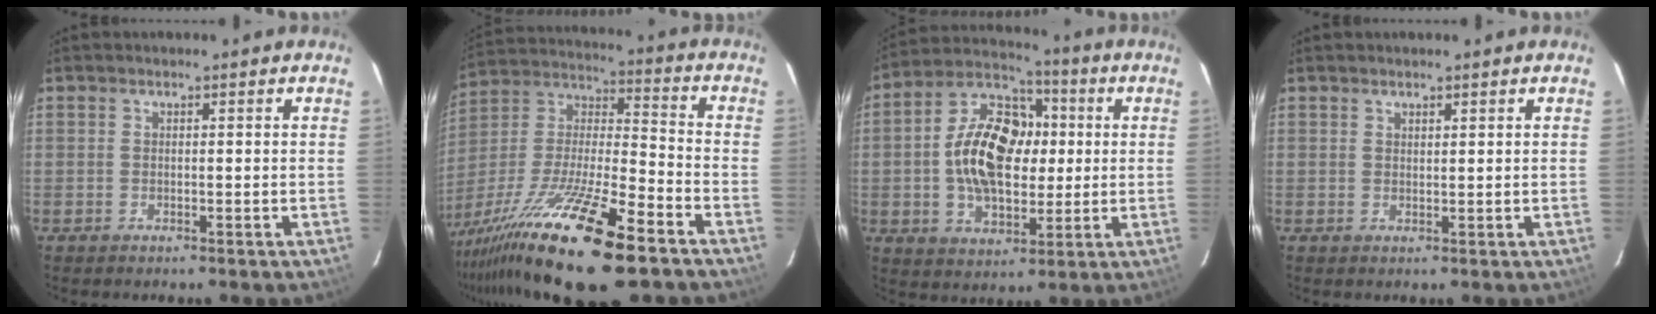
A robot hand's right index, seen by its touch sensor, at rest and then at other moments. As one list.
[{"total": 26.1, "force": [-17.6, 4.1, 18.9], "torque": [-0.353, -0.042, -0.309]}, {"total": 16.7, "force": [0.5, 10.5, 12.9], "torque": [-0.246, 0.028, 0.009]}, {"total": 1.0, "force": [1.0, 0.2, 0.3], "torque": [-0.006, -0.001, 0.017]}]